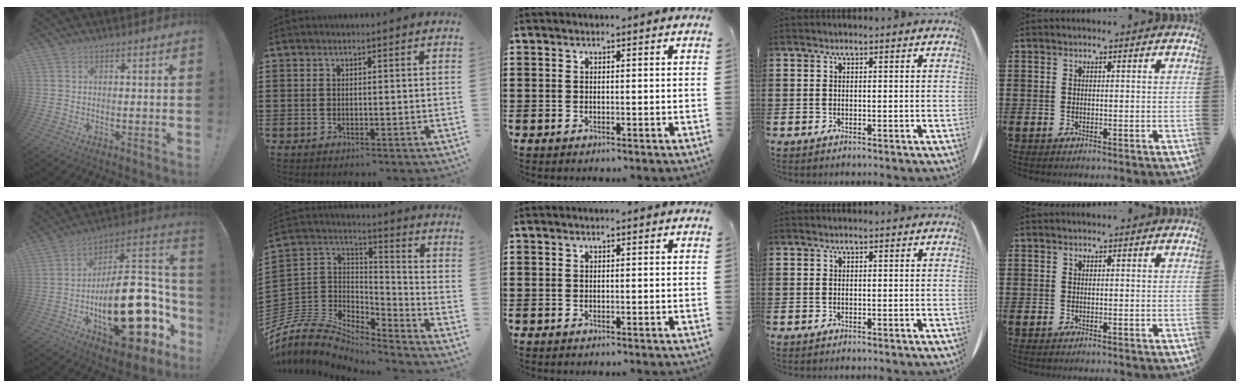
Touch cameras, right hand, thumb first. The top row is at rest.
{"thumb": {"total": 29.4, "force": [-8.0, 12.6, 25.3], "torque": [-0.407, 0.053, -0.113]}, "index": {"total": 7.1, "force": [-6.3, 2.9, 1.5], "torque": [-0.064, -0.005, -0.134]}}